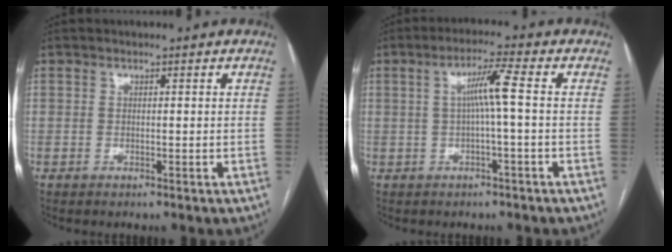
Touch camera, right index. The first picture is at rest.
{"total": 5.0, "force": [0.2, -0.7, 4.9], "torque": [-0.086, 0.012, 0.007]}